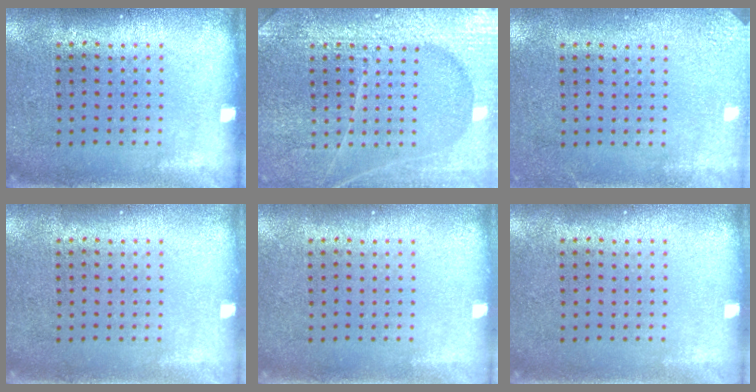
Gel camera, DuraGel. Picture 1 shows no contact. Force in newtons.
{"total": 6.6, "press": 6.6, "slide": 0.8}
{"total": 2.4, "press": 2.4, "slide": 0.3}
{"total": 0.0}
{"total": 0.0}
{"total": 0.0}